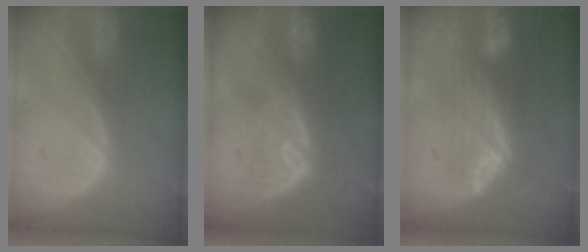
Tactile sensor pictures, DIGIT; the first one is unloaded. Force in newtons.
{"total": 8.2, "press": 7.6, "slide": 3.1}
{"total": 7.6, "press": 7.3, "slide": 2.2}